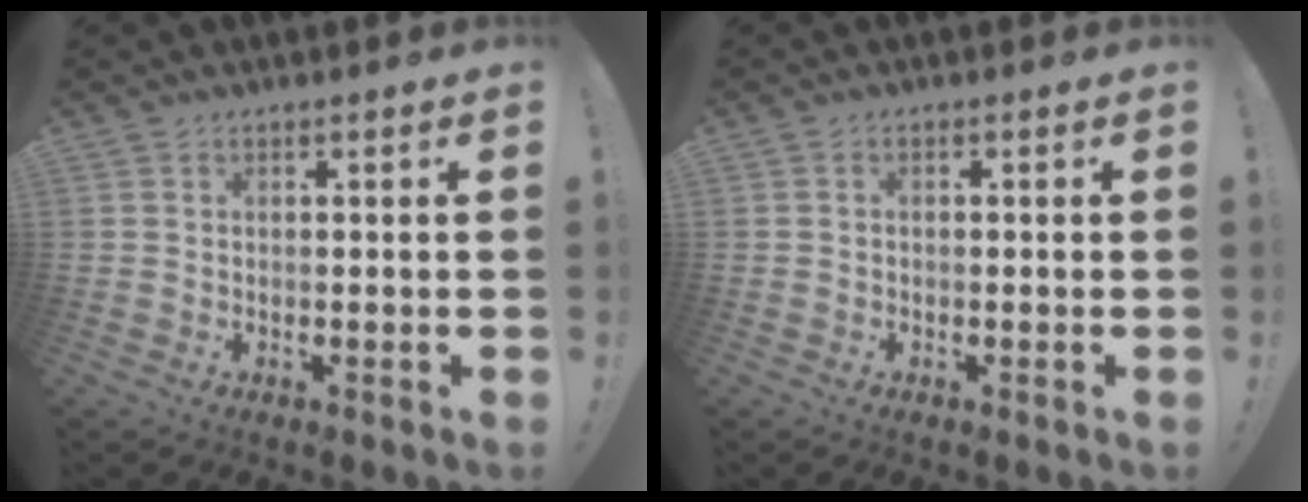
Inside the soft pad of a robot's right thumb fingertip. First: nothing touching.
{"total": 0.8, "force": [-0.6, 0.4, 0.3], "torque": [-0.004, 0.002, -0.012]}